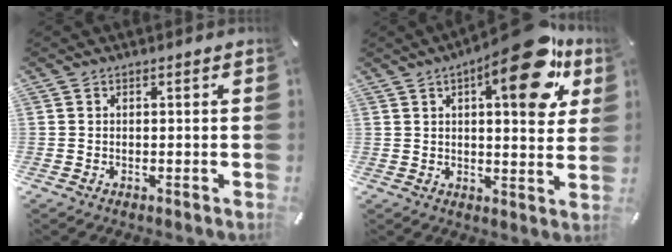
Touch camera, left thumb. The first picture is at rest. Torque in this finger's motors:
{"motor_torque": [2.24, 2.21, 1.77, -1.00, 0.16]}